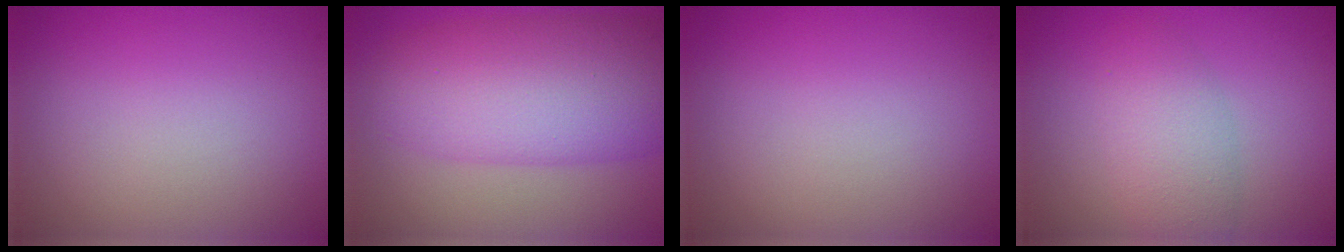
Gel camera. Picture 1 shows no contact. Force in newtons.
{"total": 9.5, "press": 9.5, "slide": 0.5}
{"total": 0.0}
{"total": 3.5, "press": 3.5, "slide": 0.1}